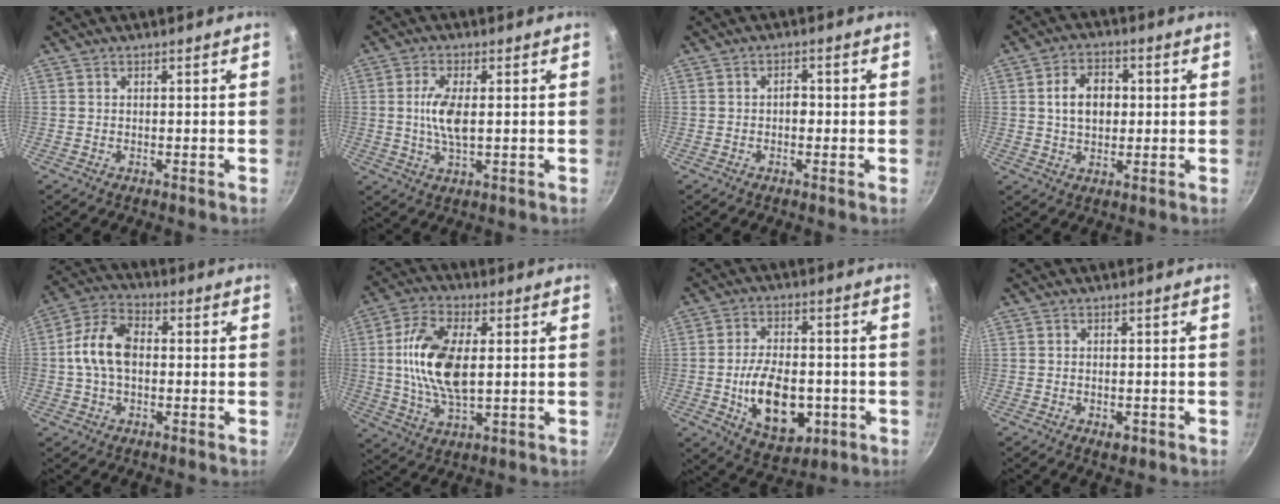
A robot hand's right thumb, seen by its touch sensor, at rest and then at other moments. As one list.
[{"total": 6.7, "force": [0.5, 2.6, 6.2], "torque": [-0.128, 0.000, 0.007]}, {"total": 2.1, "force": [-0.4, 1.3, 1.6], "torque": [-0.020, 0.008, -0.008]}, {"total": 7.9, "force": [0.8, 5.7, 5.5], "torque": [-0.069, 0.010, 0.011]}, {"total": 10.8, "force": [0.2, 7.0, 8.2], "torque": [-0.145, 0.030, -0.012]}, {"total": 14.5, "force": [1.5, 7.3, 12.4], "torque": [-0.233, 0.008, 0.025]}, {"total": 15.4, "force": [-3.2, 9.2, 11.9], "torque": [-0.170, 0.008, -0.040]}, {"total": 2.3, "force": [-0.9, 1.3, 1.6], "torque": [-0.024, -0.002, -0.012]}]